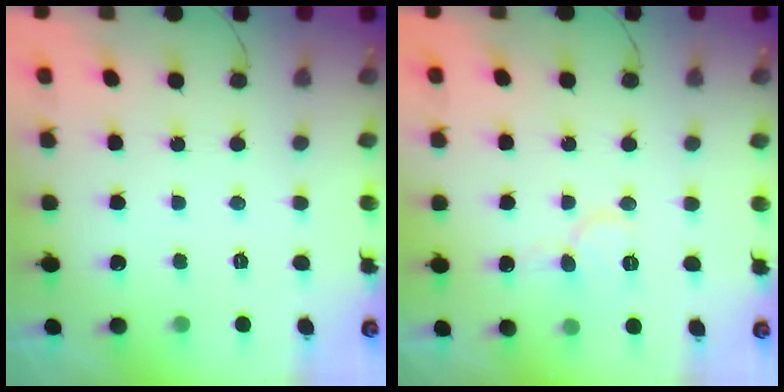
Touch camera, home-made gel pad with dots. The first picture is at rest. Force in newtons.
{"total": 6.1, "press": 6.1, "slide": 0.5}